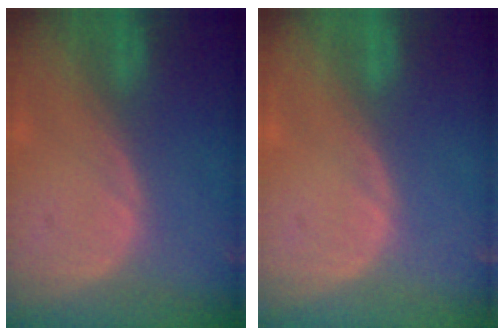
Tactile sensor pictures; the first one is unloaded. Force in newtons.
{"total": 0.0}